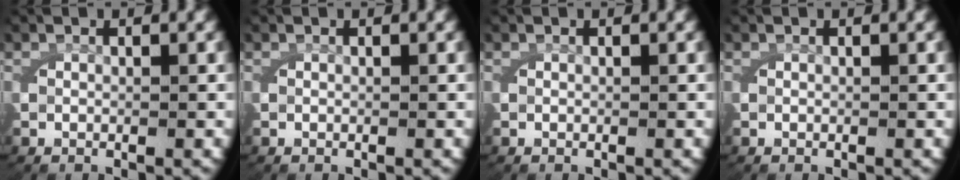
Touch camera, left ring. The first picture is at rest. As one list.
[{"total": 0.0}, {"total": 0.0}, {"total": 0.0}]